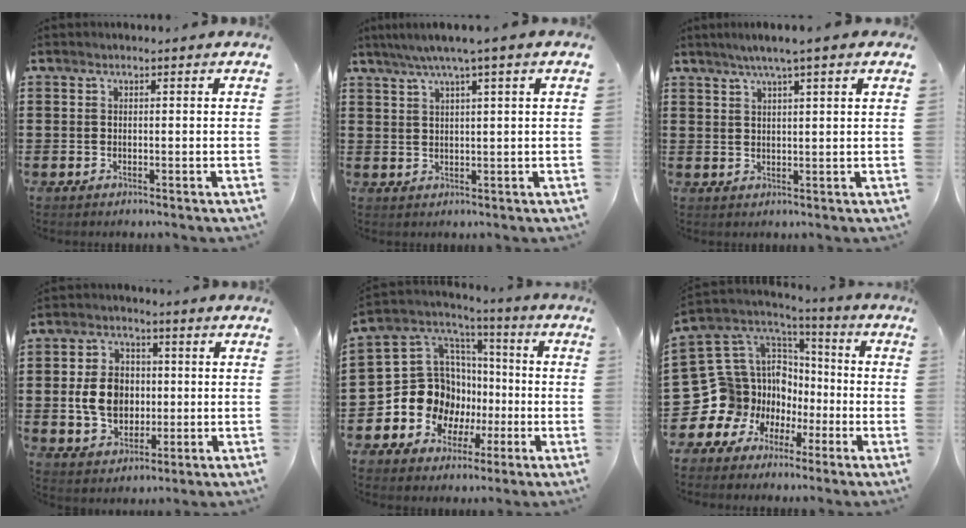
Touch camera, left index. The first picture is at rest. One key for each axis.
{"total": 3.5, "fx": 1.9, "fy": -0.4, "fz": 2.9, "tx": -0.060, "ty": 0.000, "tz": 0.031}
{"total": 3.5, "fx": 2.3, "fy": -0.3, "fz": 2.6, "tx": -0.055, "ty": 0.000, "tz": 0.039}
{"total": 7.9, "fx": -0.2, "fy": 6.2, "fz": 5.0, "tx": -0.118, "ty": 0.010, "tz": -0.010}
{"total": 13.4, "fx": -3.1, "fy": 12.1, "fz": 4.9, "tx": -0.146, "ty": -0.007, "tz": -0.049}
{"total": 13.5, "fx": -3.6, "fy": 12.8, "fz": 2.0, "tx": -0.116, "ty": -0.031, "tz": -0.031}